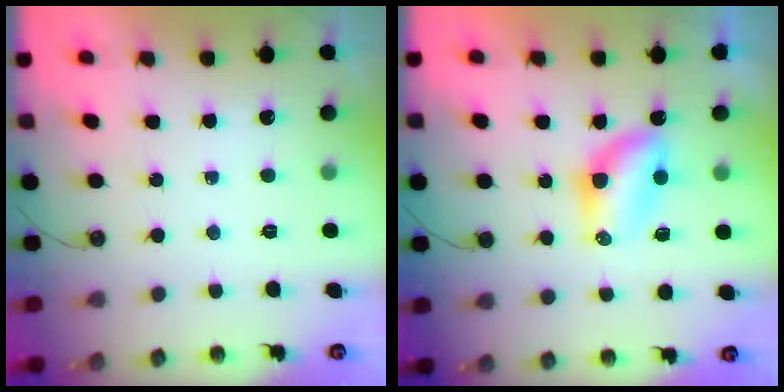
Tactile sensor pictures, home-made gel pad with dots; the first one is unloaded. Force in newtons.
{"total": 8.0, "press": 7.3, "slide": 3.3}